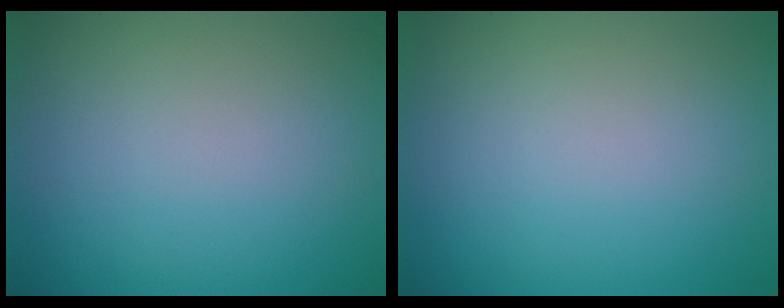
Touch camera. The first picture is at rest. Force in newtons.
{"total": 0.0}